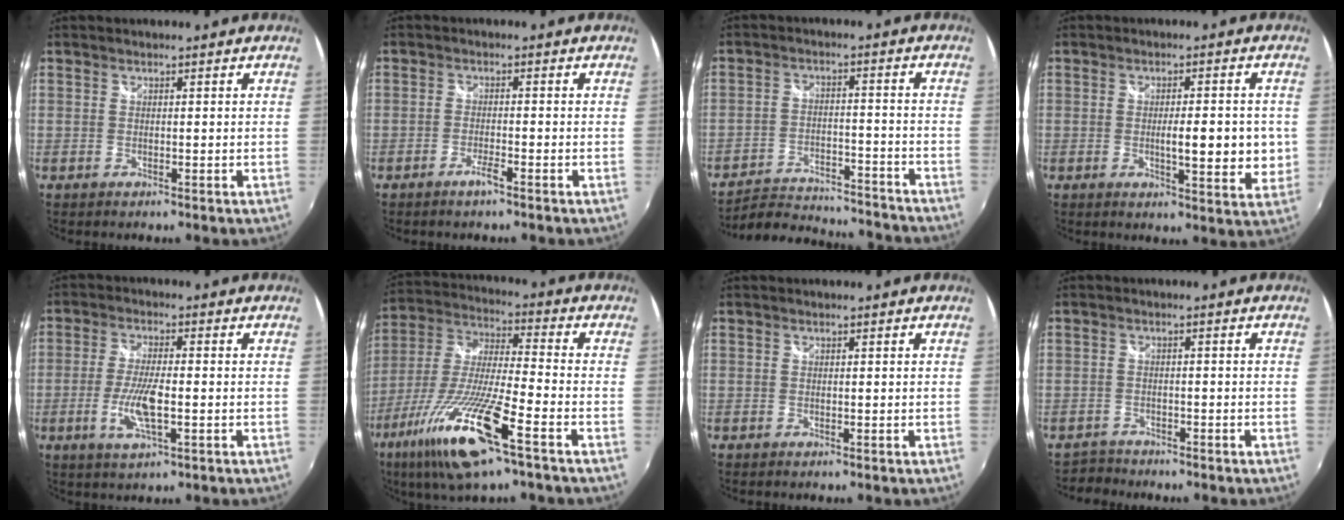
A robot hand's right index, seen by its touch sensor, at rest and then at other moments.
{"total": 2.2, "force": [-1.6, 0.1, 1.5], "torque": [-0.037, -0.001, -0.034]}
{"total": 19.7, "force": [-18.1, 4.6, 6.2], "torque": [-0.130, 0.005, -0.246]}
{"total": 9.0, "force": [-0.4, 2.5, 8.7], "torque": [-0.127, -0.015, -0.004]}
{"total": 7.5, "force": [-1.8, 1.9, 7.0], "torque": [-0.143, -0.010, -0.035]}
{"total": 19.0, "force": [-10.1, 2.3, 16.0], "torque": [-0.333, -0.038, -0.196]}
{"total": 0.0}
{"total": 2.9, "force": [-2.7, 1.0, -0.5], "torque": [0.000, 0.002, -0.051]}